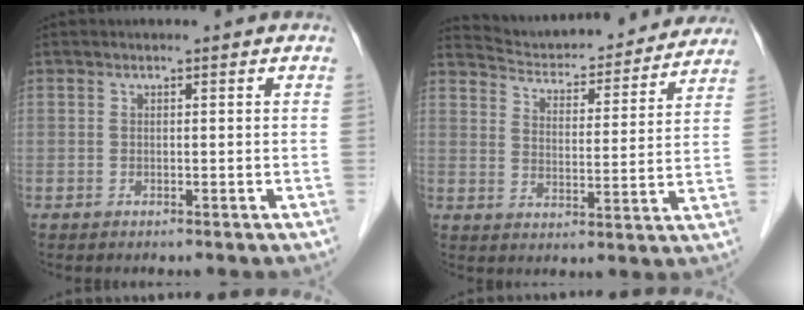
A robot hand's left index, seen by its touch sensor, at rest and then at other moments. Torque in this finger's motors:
{"motor_torque": [-0.45, -1.11, 0.16, 0.04]}